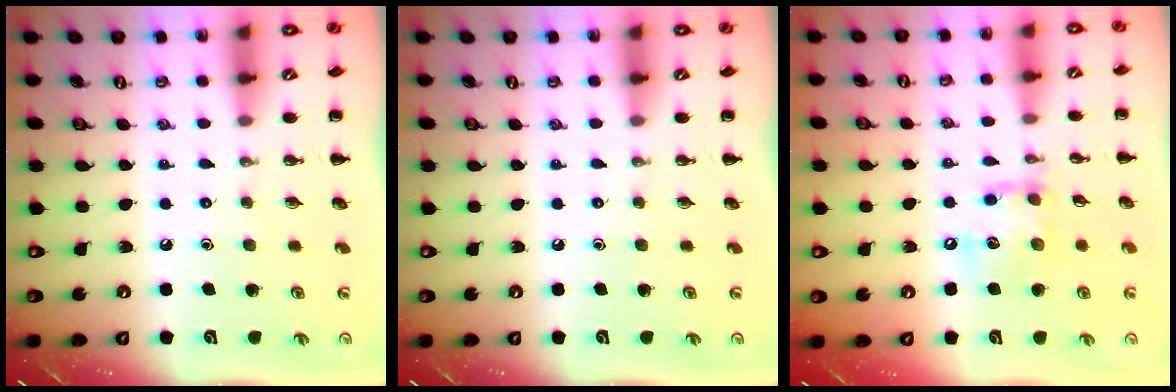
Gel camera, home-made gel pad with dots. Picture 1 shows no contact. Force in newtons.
{"total": 0.0}
{"total": 11.7, "press": 11.7, "slide": 1.2}